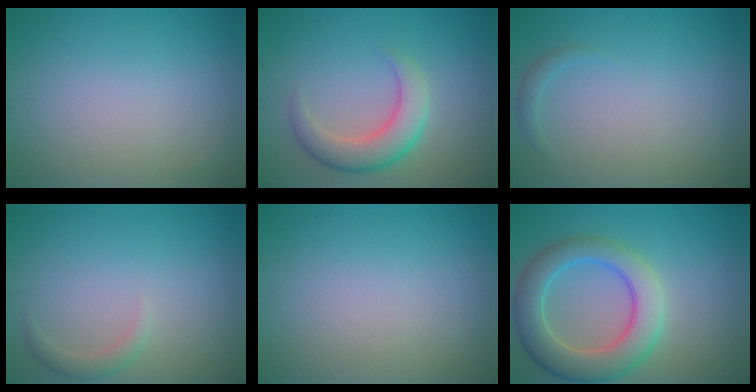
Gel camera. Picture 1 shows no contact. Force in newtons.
{"total": 4.3, "press": 4.3, "slide": 0.2}
{"total": 0.8, "press": 0.8, "slide": 0.0}
{"total": 1.3, "press": 1.3, "slide": 0.1}
{"total": 0.0}
{"total": 6.8, "press": 6.8, "slide": 0.5}